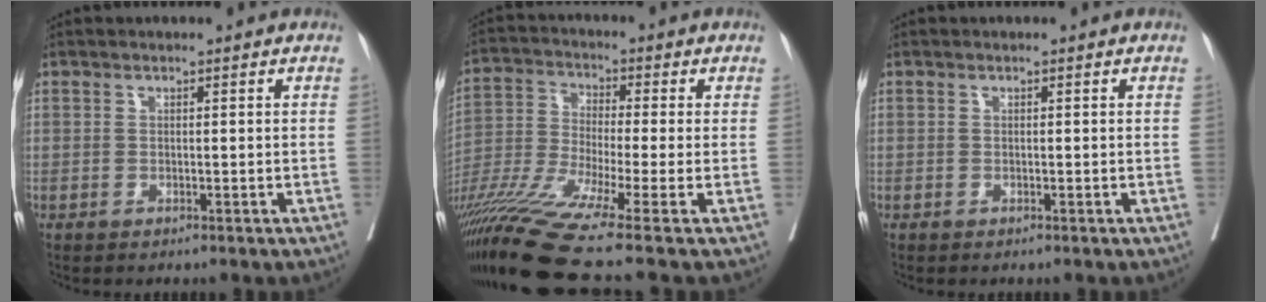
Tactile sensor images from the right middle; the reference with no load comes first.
{"total": 15.1, "force": [-10.8, -2.1, 10.4], "torque": [-0.217, -0.035, -0.199]}
{"total": 0.0}